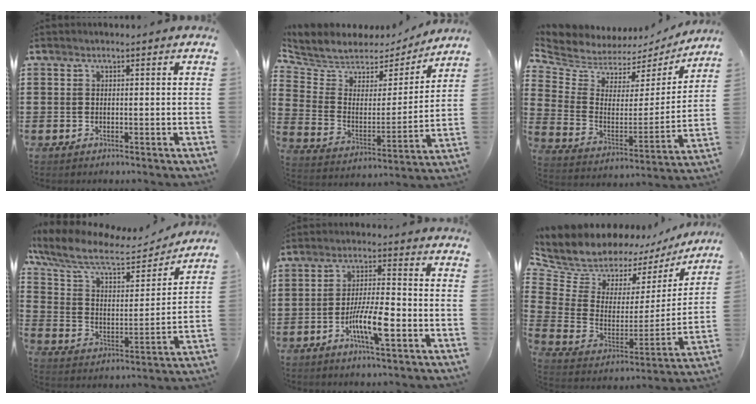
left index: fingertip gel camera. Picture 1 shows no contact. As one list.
[{"total": 5.7, "force": [5.2, 2.3, 0.1], "torque": [-0.045, -0.042, 0.088]}, {"total": 5.2, "force": [4.9, 1.9, 0.2], "torque": [-0.041, -0.043, 0.082]}, {"total": 10.3, "force": [8.3, 2.7, 5.6], "torque": [-0.140, -0.039, 0.140]}, {"total": 8.0, "force": [-3.3, 1.9, 7.1], "torque": [-0.141, -0.004, -0.063]}, {"total": 8.9, "force": [8.3, 3.1, 0.8], "torque": [-0.075, -0.065, 0.148]}]